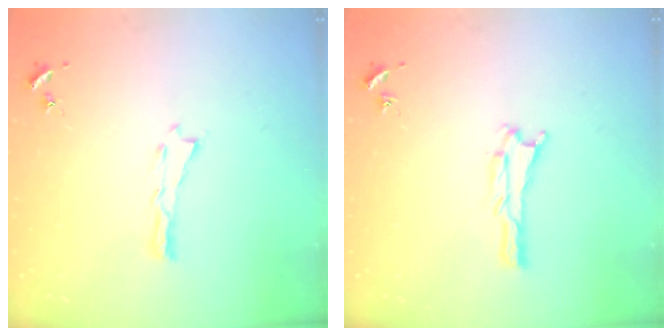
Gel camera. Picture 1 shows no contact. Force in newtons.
{"total": 0.6, "press": 0.6, "slide": 0.1}